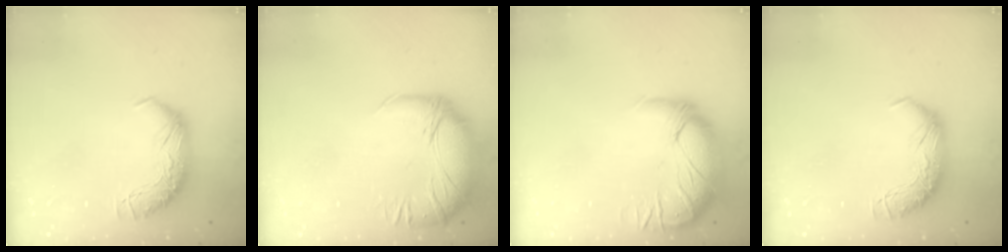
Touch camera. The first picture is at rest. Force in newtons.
{"total": 2.8, "press": 0.1, "slide": 2.8}
{"total": 2.8, "press": 0.1, "slide": 2.8}
{"total": 0.0}